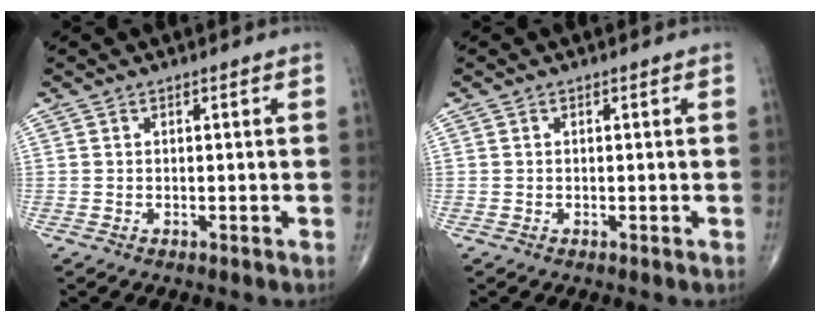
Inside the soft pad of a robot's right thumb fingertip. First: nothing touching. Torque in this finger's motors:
{"motor_torque": [0.12, -0.03, 0.13, 0.26, 0.01]}